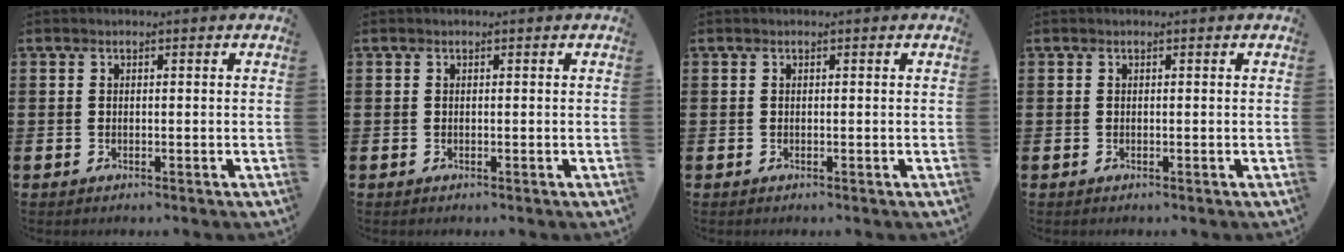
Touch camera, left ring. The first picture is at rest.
{"total": 0.0}
{"total": 0.0}
{"total": 0.0}